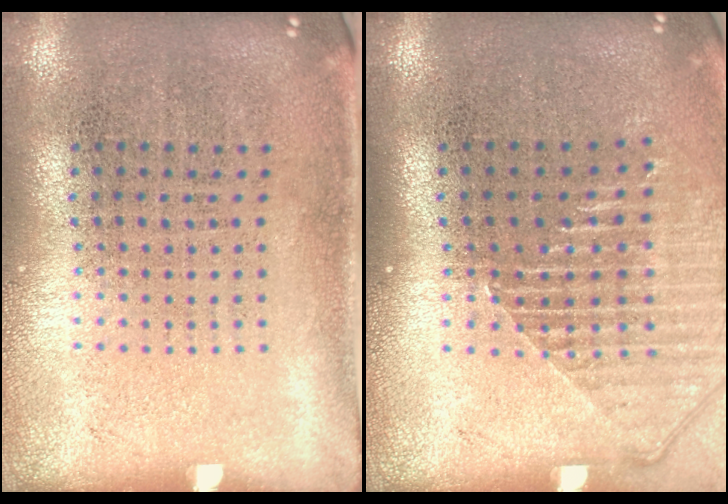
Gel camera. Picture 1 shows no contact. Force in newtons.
{"total": 1.4, "press": 1.3, "slide": 0.5}